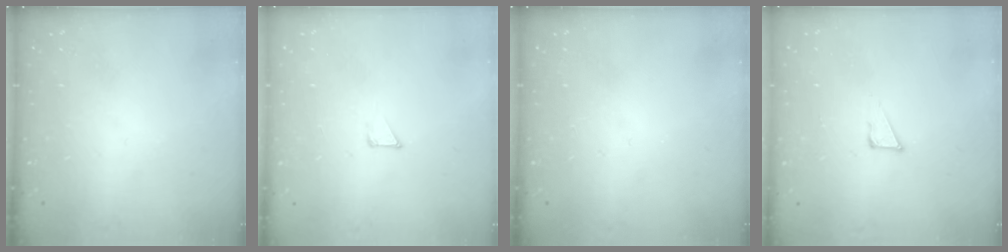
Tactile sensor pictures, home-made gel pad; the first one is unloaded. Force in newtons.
{"total": 1.7, "press": 1.7, "slide": 0.0}
{"total": 0.0}
{"total": 3.6, "press": 3.5, "slide": 0.9}